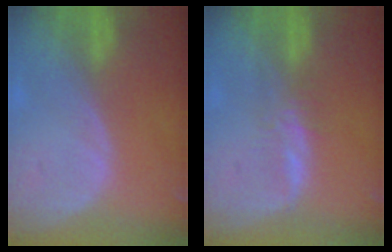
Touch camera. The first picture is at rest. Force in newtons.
{"total": 2.8, "press": 2.7, "slide": 0.5}